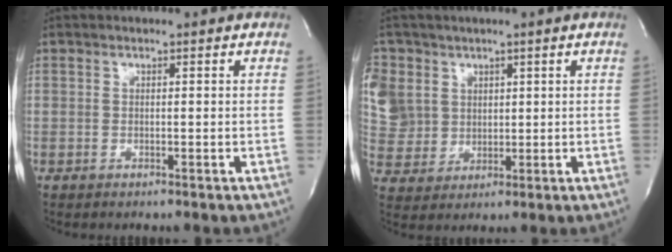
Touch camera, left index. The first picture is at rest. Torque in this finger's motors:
{"motor_torque": [0.40, -0.27, 0.12, 0.03]}